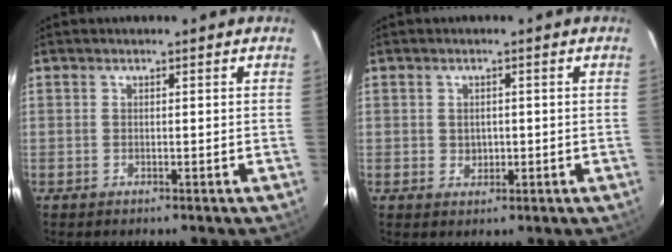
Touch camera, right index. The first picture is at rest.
{"total": 2.1, "force": [0.0, 1.9, 0.8], "torque": [-0.011, 0.001, 0.004]}